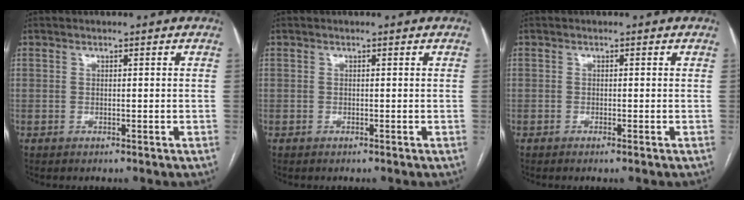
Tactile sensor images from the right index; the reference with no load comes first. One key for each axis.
{"total": 0.0}
{"total": 0.7, "fx": -0.4, "fy": -0.1, "fz": 0.5, "tx": -0.010, "ty": 0.001, "tz": -0.008}